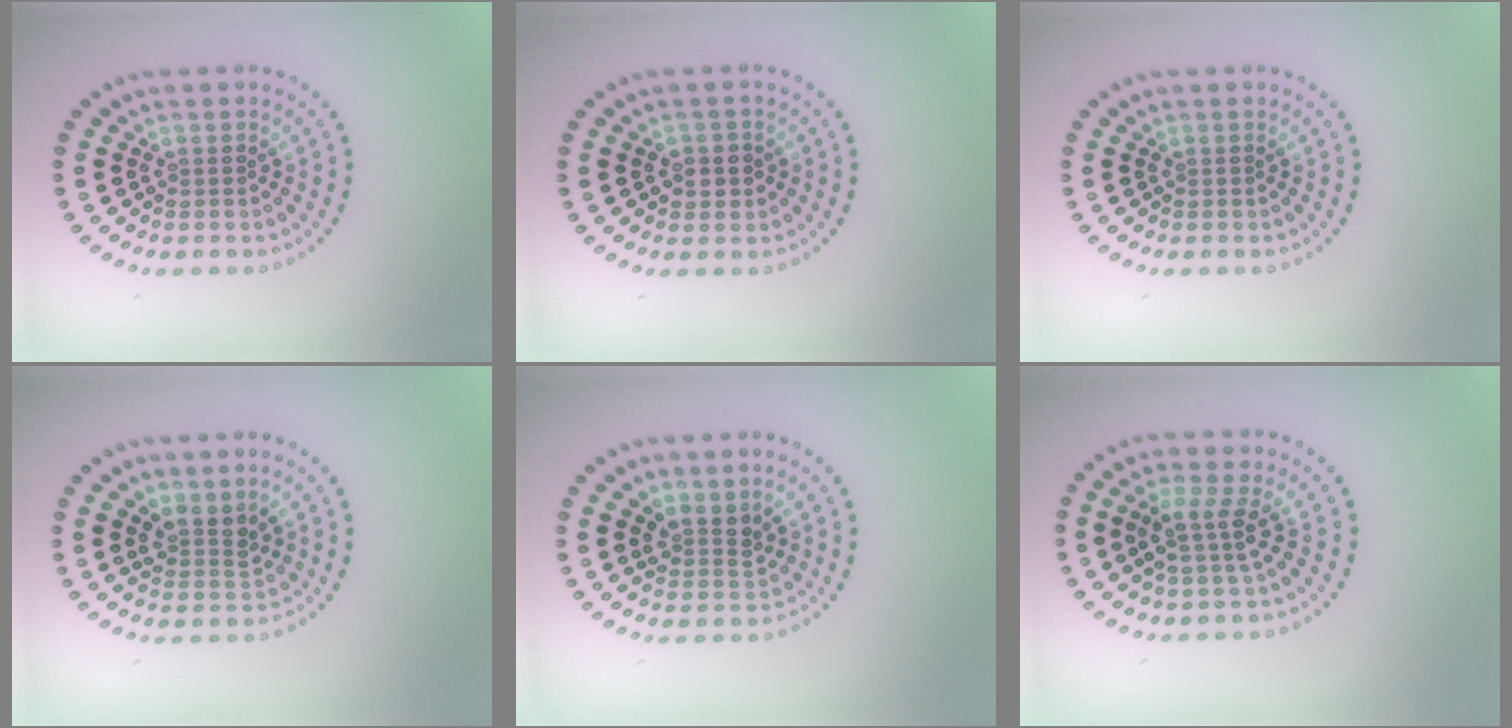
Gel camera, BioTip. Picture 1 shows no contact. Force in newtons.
{"total": 1.9, "press": 1.8, "slide": 0.6}
{"total": 0.0}
{"total": 2.6, "press": 1.9, "slide": 1.7}
{"total": 2.4, "press": 1.8, "slide": 1.6}
{"total": 2.7, "press": 2.1, "slide": 1.7}